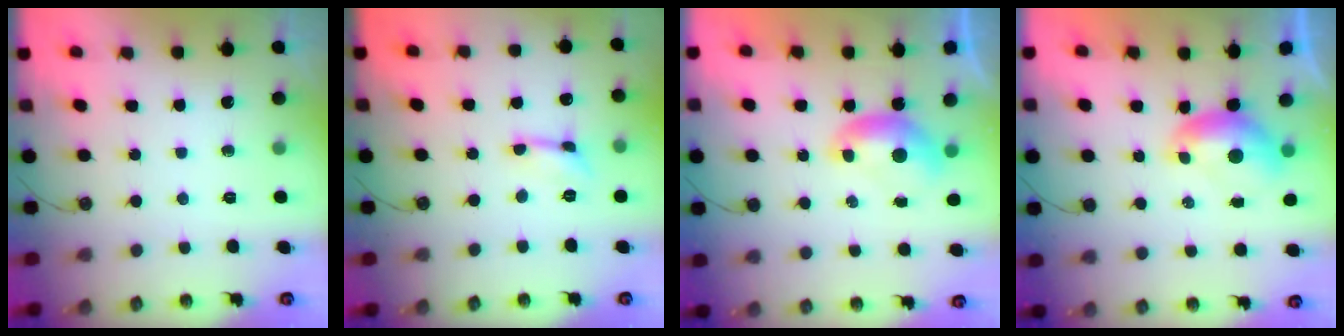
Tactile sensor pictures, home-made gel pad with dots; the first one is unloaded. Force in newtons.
{"total": 0.5, "press": 0.5, "slide": 0.1}
{"total": 0.0}
{"total": 0.7, "press": 0.4, "slide": 0.6}